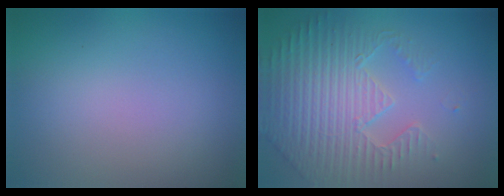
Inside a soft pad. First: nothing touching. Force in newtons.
{"total": 4.9, "press": 4.6, "slide": 1.8}